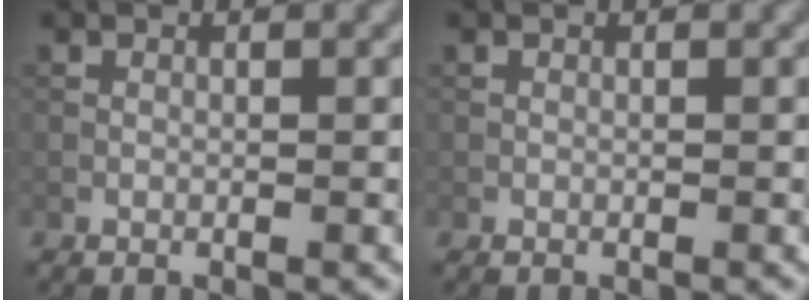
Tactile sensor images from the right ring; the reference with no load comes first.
{"total": 0.0}